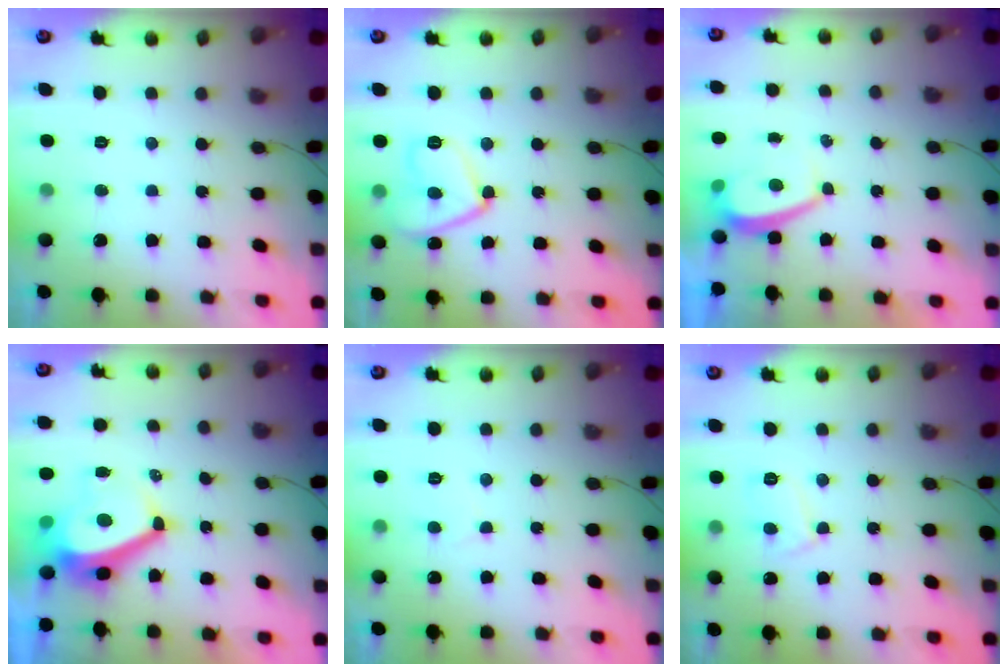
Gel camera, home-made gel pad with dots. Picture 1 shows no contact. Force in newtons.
{"total": 10.7, "press": 10.7, "slide": 0.9}
{"total": 1.7, "press": 1.6, "slide": 0.6}
{"total": 9.6, "press": 9.6, "slide": 1.0}
{"total": 2.9, "press": 2.9, "slide": 0.3}
{"total": 6.2, "press": 6.2, "slide": 0.5}